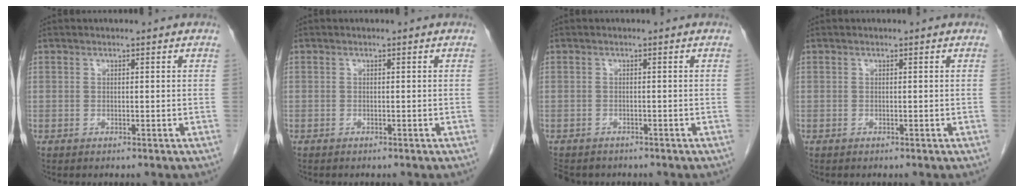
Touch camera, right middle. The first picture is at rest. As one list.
[{"total": 0.0}, {"total": 6.5, "force": [-5.1, 3.5, 1.9], "torque": [-0.040, -0.006, -0.072]}, {"total": 0.0}]